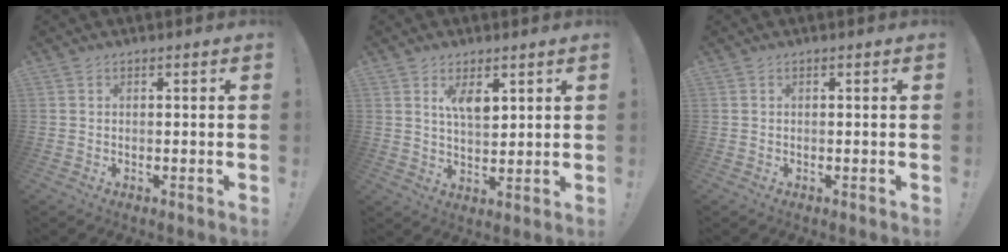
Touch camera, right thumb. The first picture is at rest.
{"total": 6.0, "force": [3.6, 2.7, 4.1], "torque": [-0.058, -0.022, 0.057]}
{"total": 0.0}